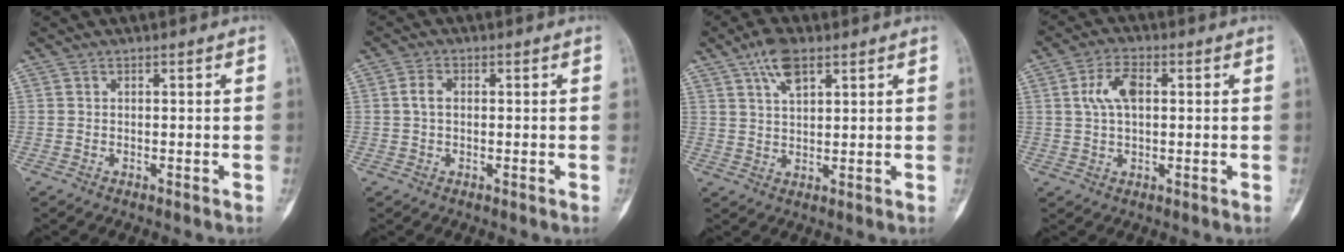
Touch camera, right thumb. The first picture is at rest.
{"total": 2.3, "force": [0.2, 1.5, 1.7], "torque": [-0.030, 0.005, 0.000]}
{"total": 6.2, "force": [3.6, 2.7, 4.3], "torque": [-0.071, -0.008, 0.064]}
{"total": 6.4, "force": [1.2, 3.5, 5.2], "torque": [-0.103, 0.009, 0.021]}